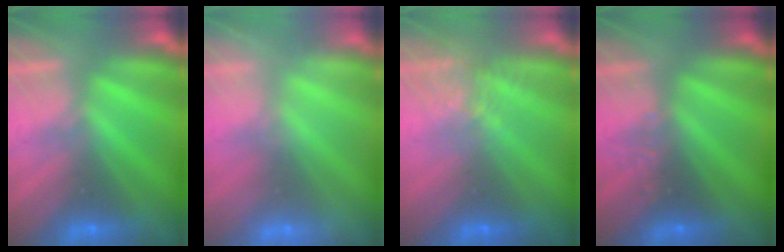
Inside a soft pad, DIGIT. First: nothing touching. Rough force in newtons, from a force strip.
{"total": 2.5}
{"total": 2.8}
{"total": 2.4}